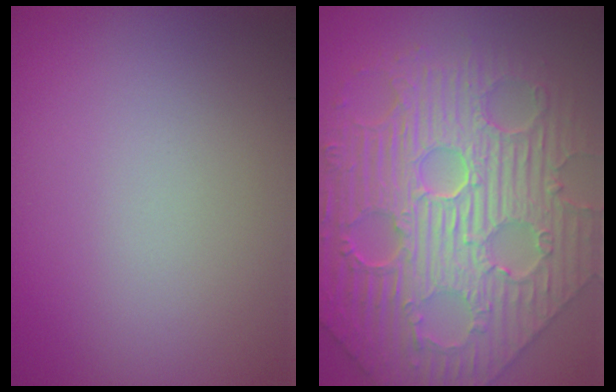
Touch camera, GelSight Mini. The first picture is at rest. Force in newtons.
{"total": 11.8, "press": 8.1, "slide": 8.5}